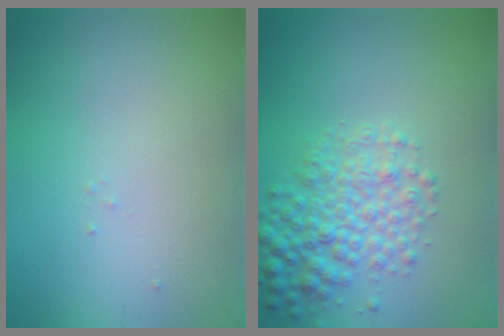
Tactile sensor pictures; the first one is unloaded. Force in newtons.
{"total": 4.4, "press": 4.4, "slide": 0.1}